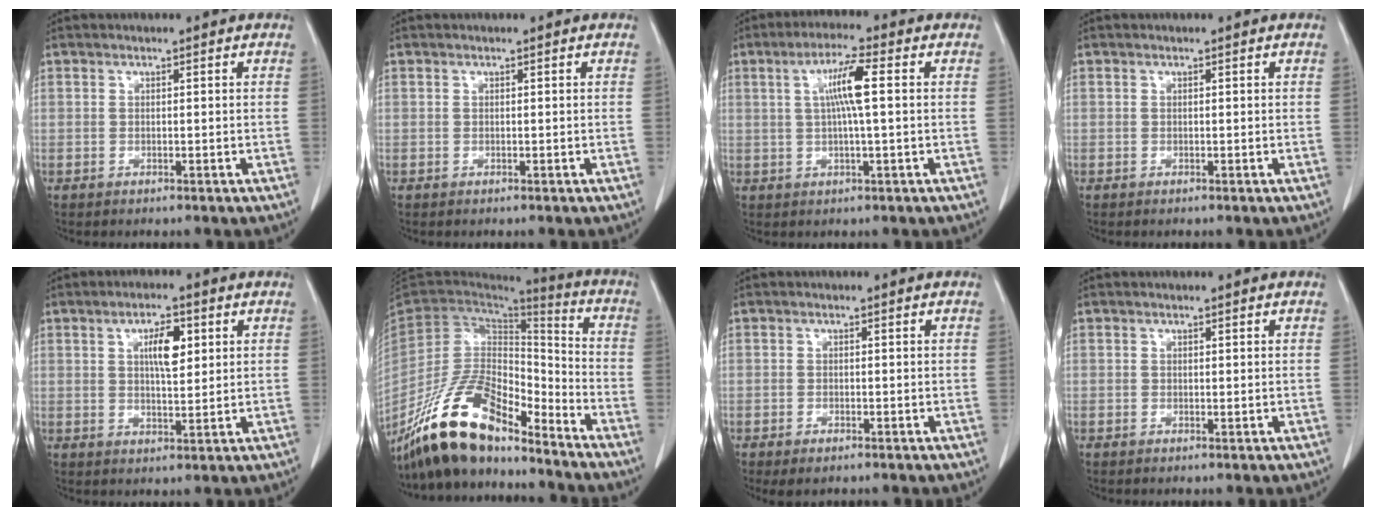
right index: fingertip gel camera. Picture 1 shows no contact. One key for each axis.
{"total": 0.0}
{"total": 6.4, "fx": 1.1, "fy": 0.1, "fz": 6.3, "tx": -0.116, "ty": 0.007, "tz": 0.019}
{"total": 0.0}
{"total": 5.5, "fx": 1.8, "fy": 1.7, "fz": 4.9, "tx": -0.083, "ty": 0.001, "tz": 0.031}
{"total": 18.2, "fx": -14.6, "fy": 5.7, "fz": 9.3, "tx": -0.173, "ty": 0.013, "tz": -0.269}
{"total": 2.1, "fx": -1.4, "fy": 0.8, "fz": 1.4, "tx": -0.030, "ty": -0.004, "tz": -0.017}
{"total": 0.0}